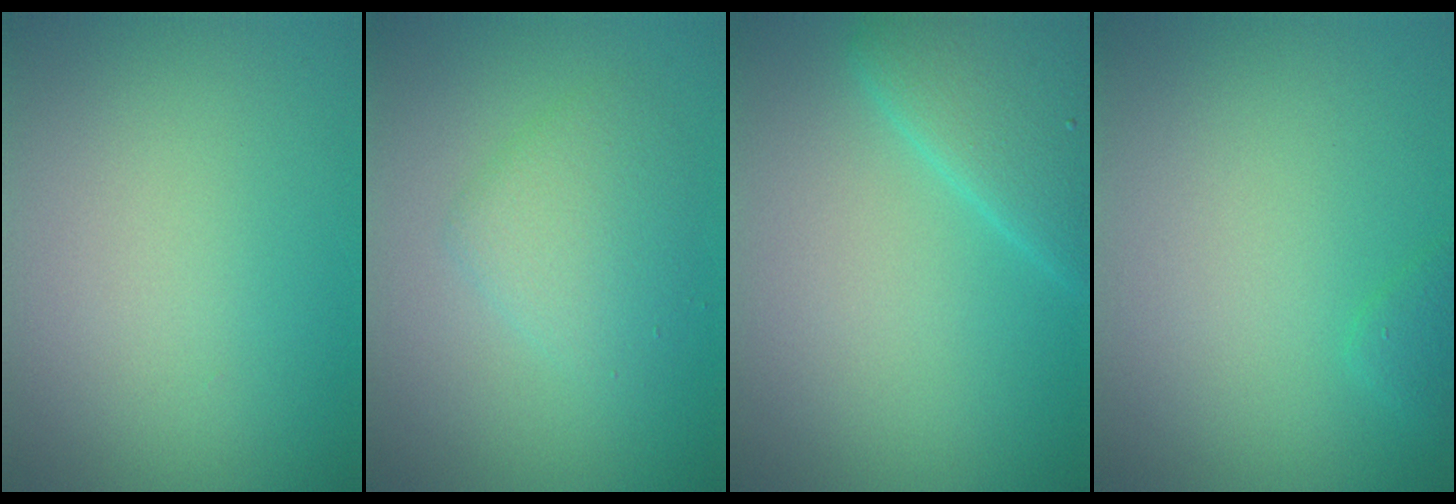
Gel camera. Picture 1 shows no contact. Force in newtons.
{"total": 2.9, "press": 2.9, "slide": 0.0}
{"total": 4.2, "press": 4.2, "slide": 0.2}
{"total": 1.6, "press": 1.6, "slide": 0.2}